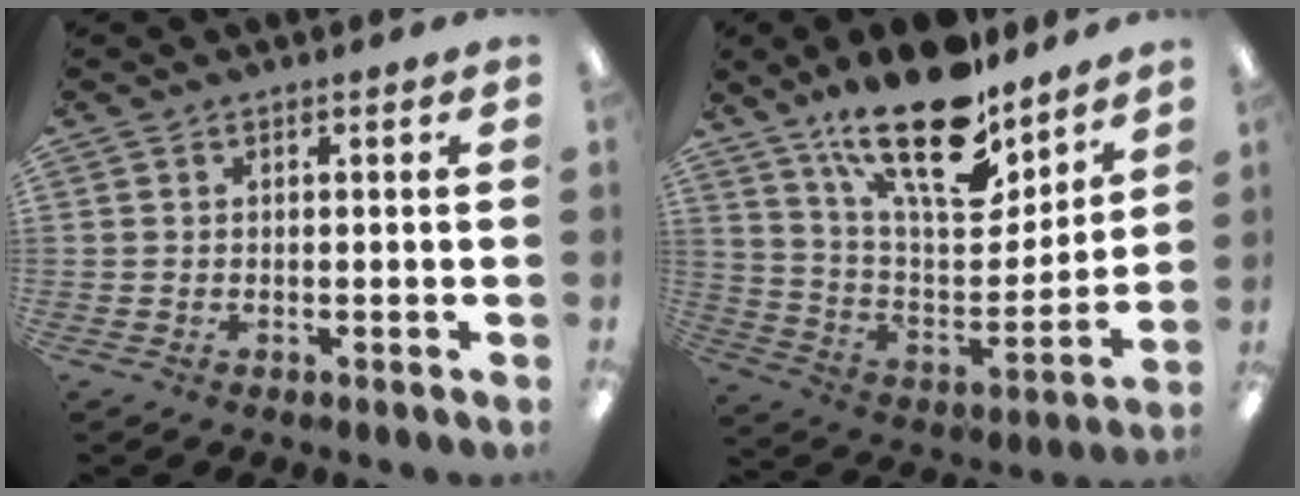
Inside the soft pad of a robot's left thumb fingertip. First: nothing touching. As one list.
[{"total": 23.3, "force": [17.0, 8.8, 13.3], "torque": [-0.213, -0.109, 0.292]}]